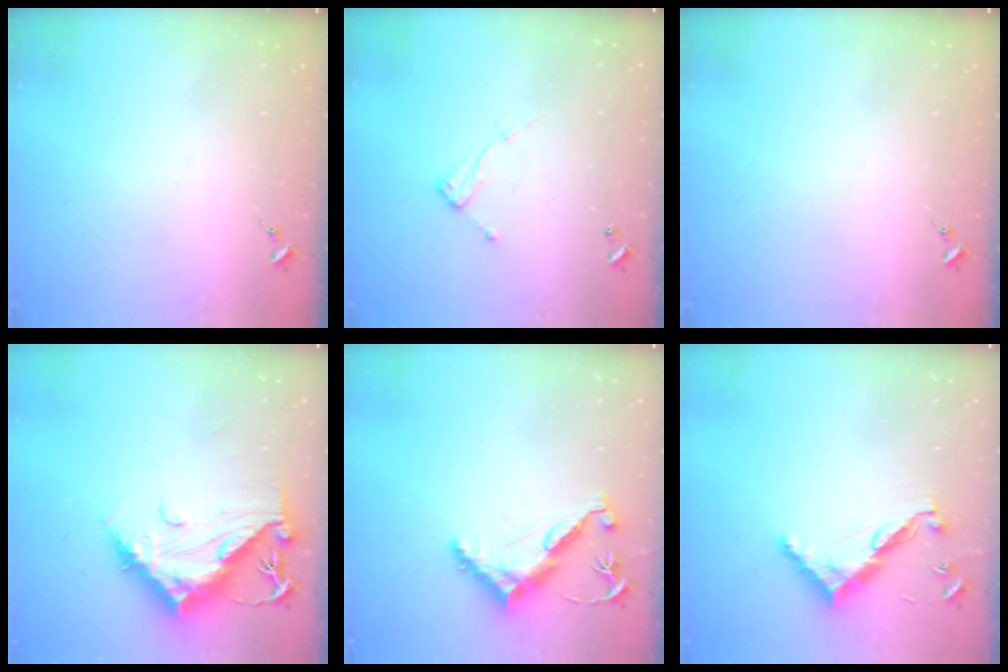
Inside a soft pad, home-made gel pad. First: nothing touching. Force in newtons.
{"total": 7.1, "press": 7.1, "slide": 0.3}
{"total": 0.0}
{"total": 15.4, "press": 15.3, "slide": 1.6}
{"total": 11.7, "press": 11.7, "slide": 1.0}
{"total": 10.9, "press": 10.9, "slide": 0.4}